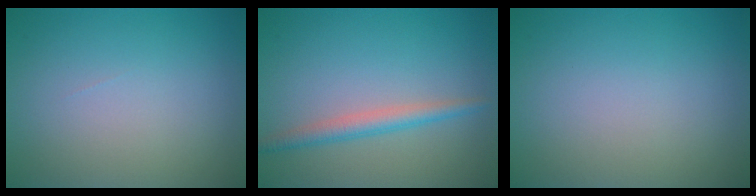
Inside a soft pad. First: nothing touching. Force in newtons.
{"total": 2.3, "press": 2.3, "slide": 0.1}
{"total": 0.0}